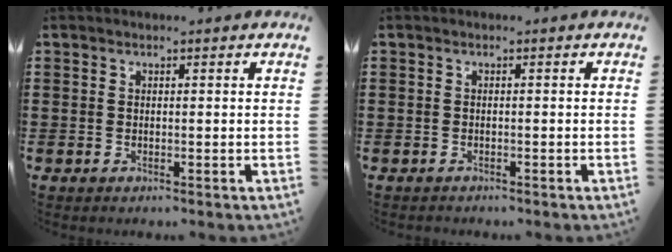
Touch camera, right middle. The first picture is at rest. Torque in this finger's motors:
{"motor_torque": [-0.25, 0.30, -0.02, -0.02]}